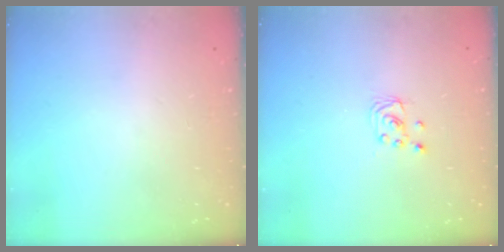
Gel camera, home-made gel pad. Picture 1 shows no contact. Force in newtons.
{"total": 2.0, "press": 2.0, "slide": 0.2}